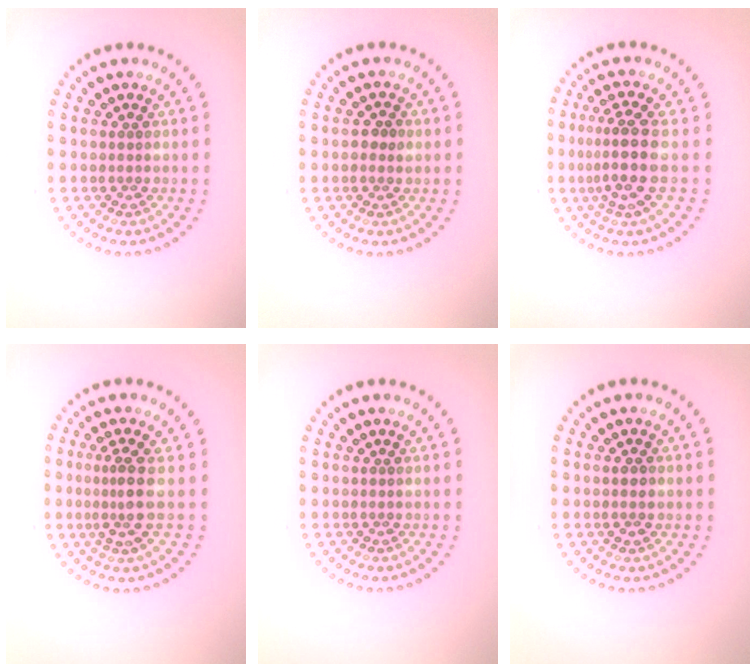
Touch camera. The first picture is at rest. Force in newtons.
{"total": 1.5, "press": 1.5, "slide": 0.1}
{"total": 3.9, "press": 3.0, "slide": 2.5}
{"total": 2.5, "press": 1.9, "slide": 1.7}
{"total": 0.0}
{"total": 1.5, "press": 1.5, "slide": 0.1}